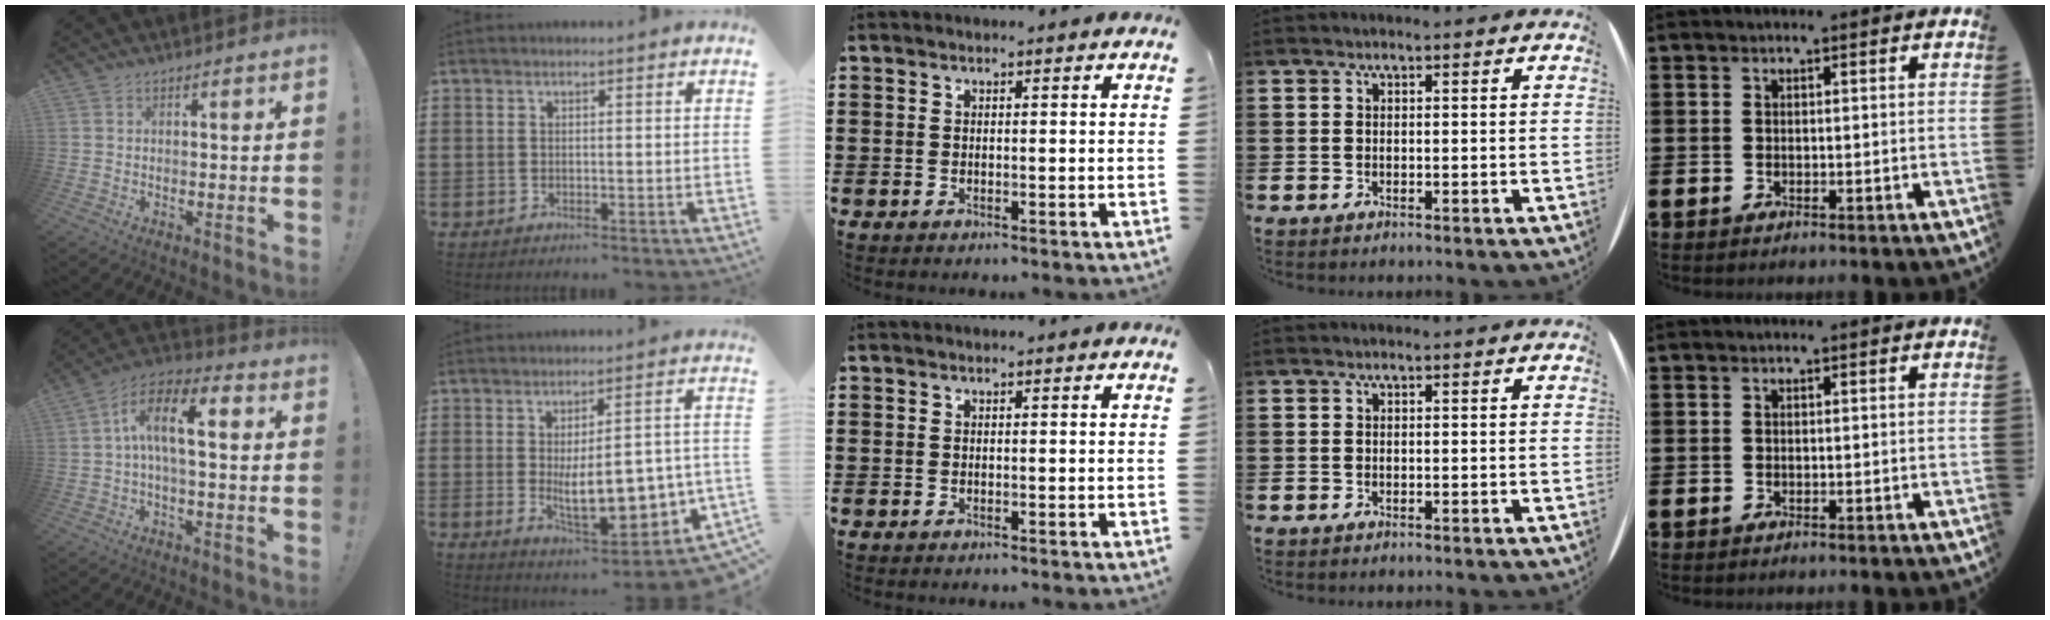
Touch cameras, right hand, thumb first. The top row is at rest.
{"thumb": {"total": 11.9, "force": [1.5, 4.9, 10.8], "torque": [-0.199, 0.007, 0.023]}, "index": {"total": 10.9, "force": [-2.4, 4.1, 9.8], "torque": [-0.145, -0.010, -0.038]}}